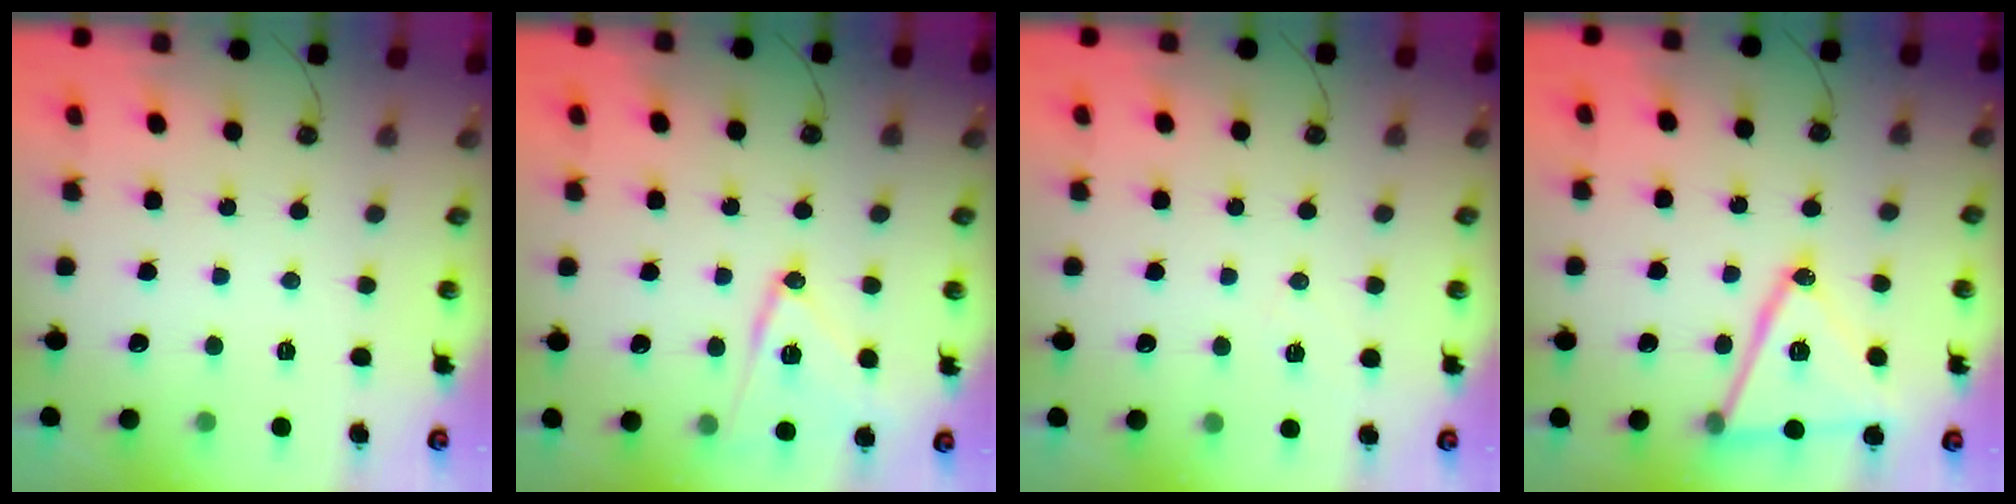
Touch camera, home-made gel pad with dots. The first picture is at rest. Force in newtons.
{"total": 13.6, "press": 13.2, "slide": 3.0}
{"total": 5.6, "press": 5.2, "slide": 2.1}
{"total": 17.3, "press": 16.9, "slide": 3.6}